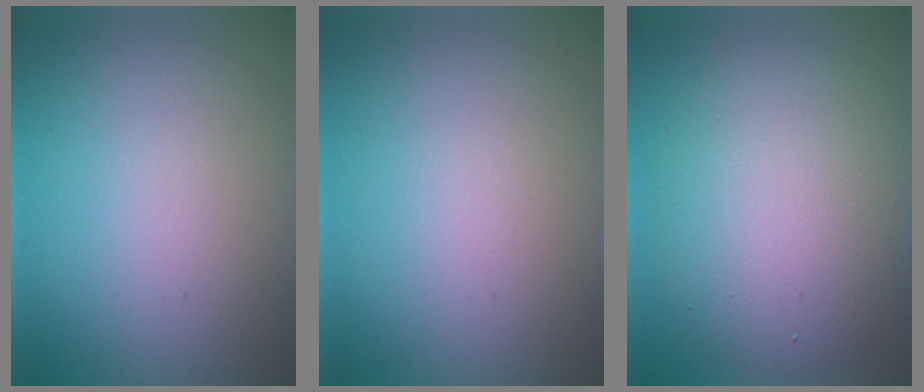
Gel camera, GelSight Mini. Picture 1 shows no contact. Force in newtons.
{"total": 0.0}
{"total": 7.3, "press": 7.3, "slide": 0.3}